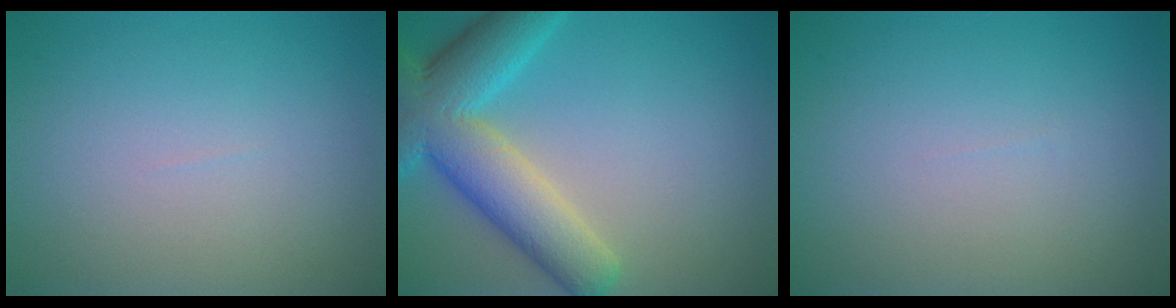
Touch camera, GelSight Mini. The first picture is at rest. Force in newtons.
{"total": 8.8, "press": 8.8, "slide": 0.5}
{"total": 0.0}